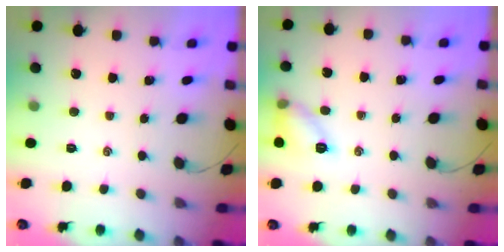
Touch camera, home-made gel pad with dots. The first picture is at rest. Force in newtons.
{"total": 9.4, "press": 9.4, "slide": 0.7}